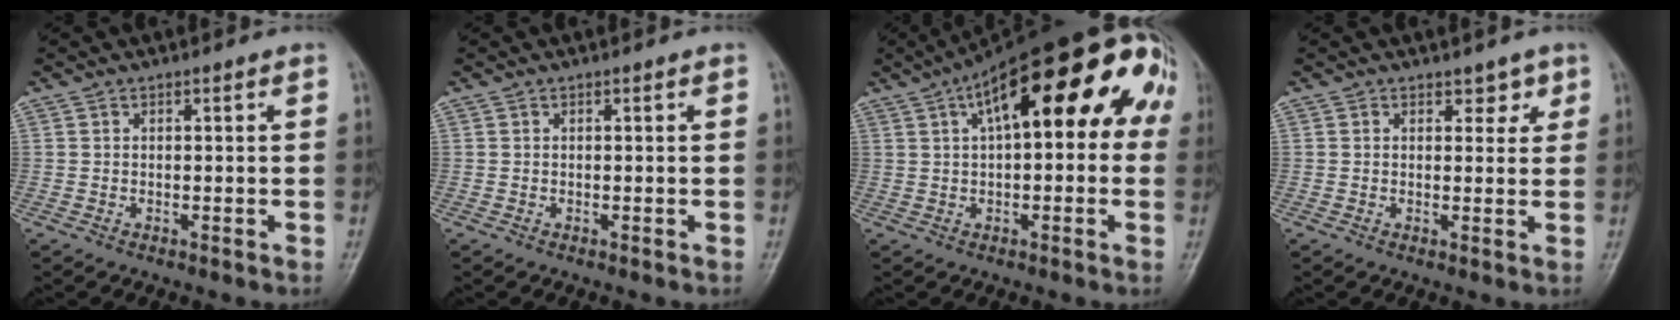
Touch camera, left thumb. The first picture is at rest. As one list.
[{"total": 0.0}, {"total": 22.1, "force": [6.6, 9.1, 19.0], "torque": [-0.259, 0.056, 0.086]}, {"total": 2.8, "force": [1.7, 1.8, 1.3], "torque": [0.009, -0.008, 0.021]}]